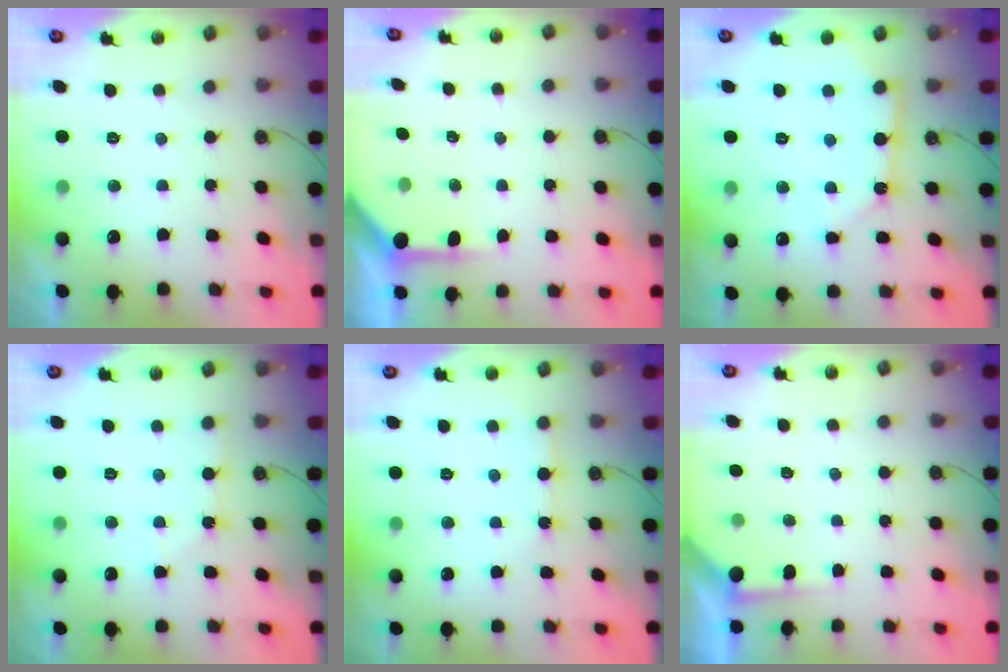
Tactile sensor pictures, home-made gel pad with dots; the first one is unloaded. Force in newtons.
{"total": 4.1, "press": 4.1, "slide": 0.3}
{"total": 10.3, "press": 10.2, "slide": 0.9}
{"total": 4.2, "press": 4.2, "slide": 0.5}
{"total": 3.8, "press": 3.8, "slide": 0.5}
{"total": 2.3, "press": 2.3, "slide": 0.3}